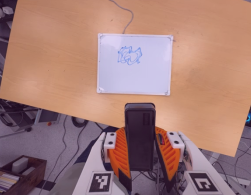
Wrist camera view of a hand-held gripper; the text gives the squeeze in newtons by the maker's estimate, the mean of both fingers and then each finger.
{"total": 9.2, "left": 7.1, "right": 11.2}